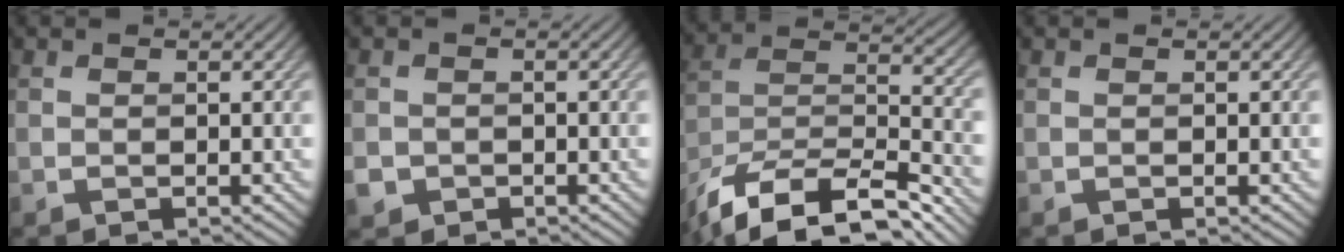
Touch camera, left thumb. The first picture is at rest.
{"total": 2.2, "force": [-1.0, 1.8, 0.6], "torque": [-0.015, -0.009, -0.022]}
{"total": 16.8, "force": [-13.4, 5.3, 8.6], "torque": [-0.179, -0.029, -0.211]}
{"total": 0.0}